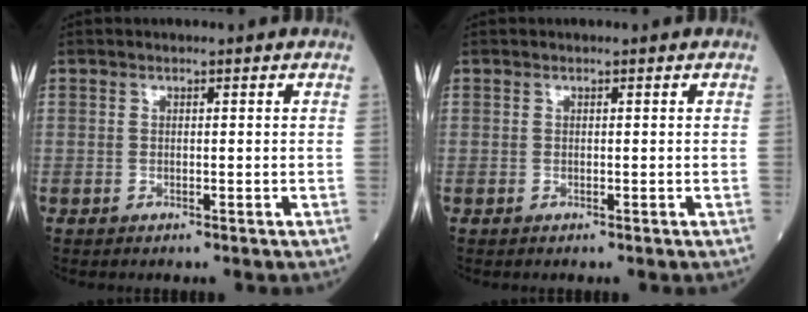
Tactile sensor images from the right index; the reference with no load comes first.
{"total": 0.0}